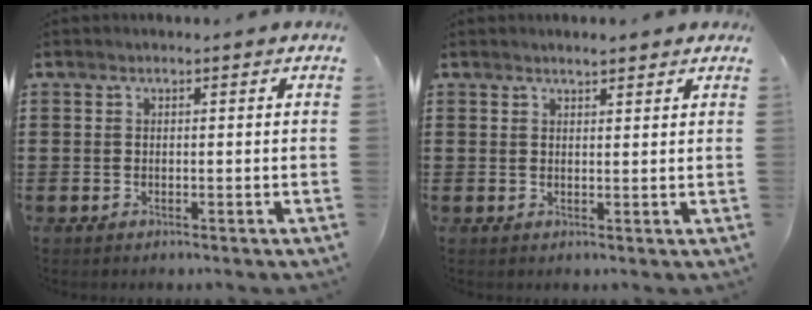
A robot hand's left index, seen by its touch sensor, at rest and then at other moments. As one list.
[{"total": 1.6, "force": [1.5, 0.2, 0.7], "torque": [-0.015, 0.004, 0.028]}]